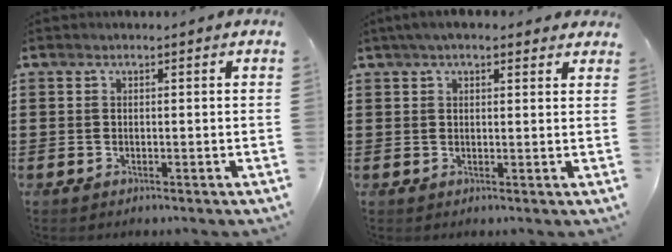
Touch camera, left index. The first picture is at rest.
{"total": 3.3, "force": [2.4, 1.1, 1.9], "torque": [-0.043, 0.007, 0.044]}